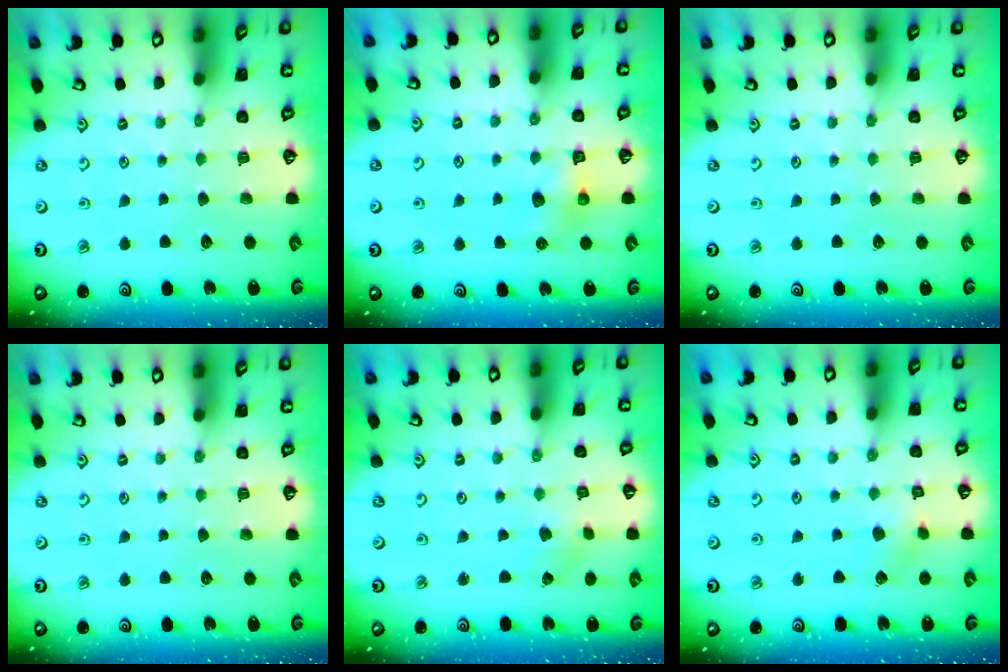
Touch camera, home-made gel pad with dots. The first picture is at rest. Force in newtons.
{"total": 6.3, "press": 6.3, "slide": 0.4}
{"total": 0.0}
{"total": 0.0}
{"total": 0.0}
{"total": 5.1, "press": 5.0, "slide": 0.8}